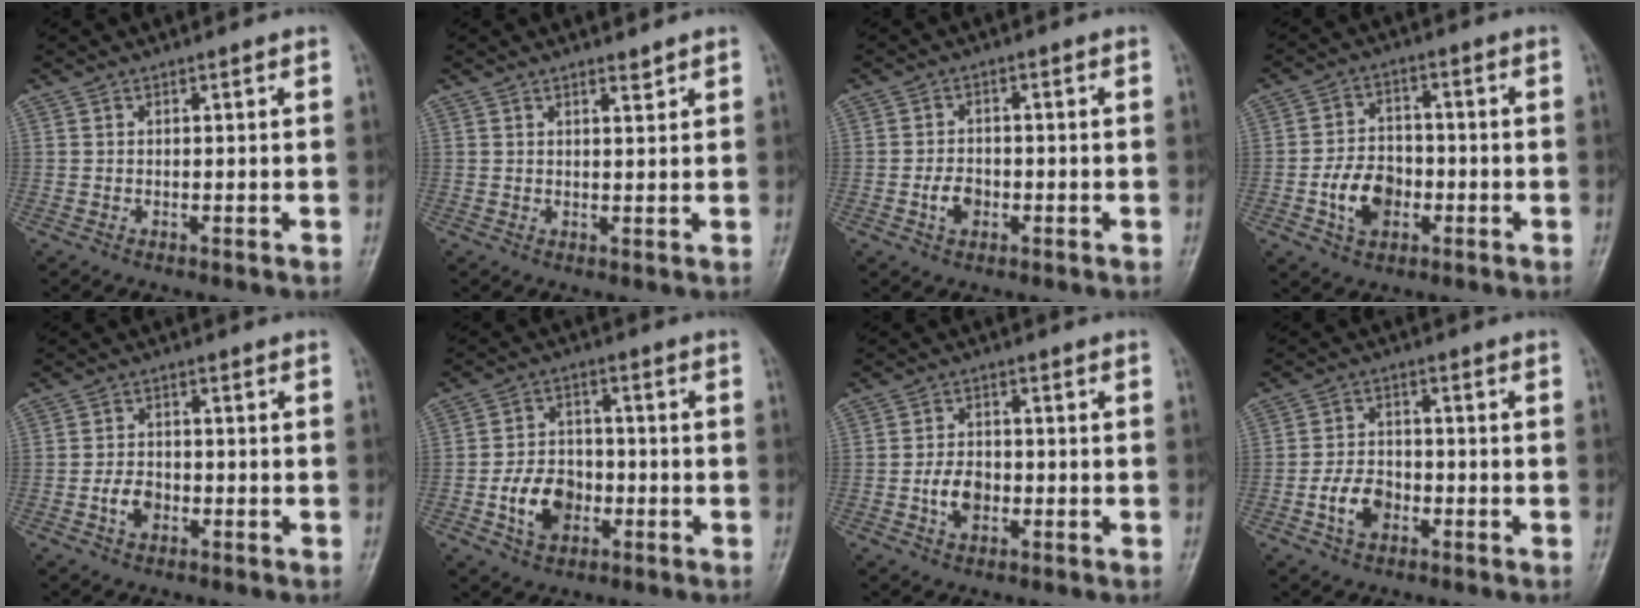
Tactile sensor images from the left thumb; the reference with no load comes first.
{"total": 1.6, "force": [1.4, 0.4, 0.8], "torque": [-0.006, -0.010, 0.023]}
{"total": 3.7, "force": [-1.3, 2.7, 2.3], "torque": [-0.030, 0.010, -0.024]}
{"total": 8.8, "force": [-2.5, 6.4, 5.4], "torque": [-0.072, 0.020, -0.046]}
{"total": 3.9, "force": [-1.5, 2.7, 2.4], "torque": [-0.032, 0.013, -0.029]}
{"total": 9.3, "force": [-2.8, 7.0, 5.6], "torque": [-0.072, 0.021, -0.049]}
{"total": 5.2, "force": [-1.4, 3.6, 3.5], "torque": [-0.049, 0.010, -0.026]}
{"total": 6.3, "force": [-2.4, 4.4, 3.9], "torque": [-0.056, 0.019, -0.048]}